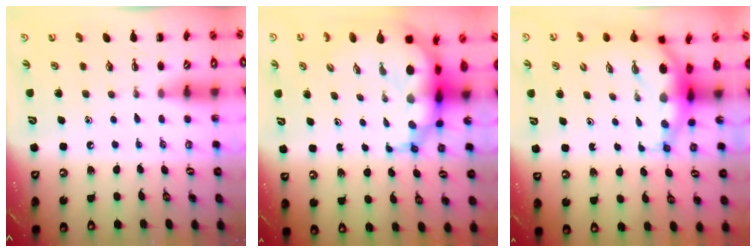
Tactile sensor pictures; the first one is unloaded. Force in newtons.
{"total": 10.9, "press": 10.5, "slide": 2.7}
{"total": 7.5, "press": 7.3, "slide": 1.9}